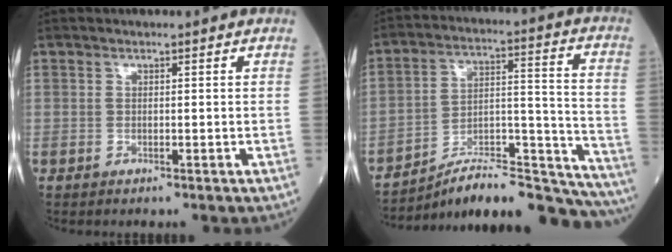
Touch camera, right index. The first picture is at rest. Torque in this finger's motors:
{"motor_torque": [0.99, -1.14, 0.08, 0.03]}